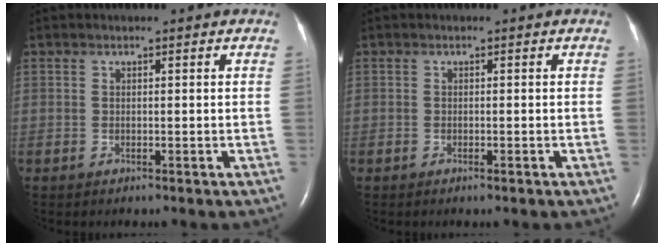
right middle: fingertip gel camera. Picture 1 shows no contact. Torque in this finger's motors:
{"motor_torque": [-0.15, -0.16, 0.04, 0.01]}